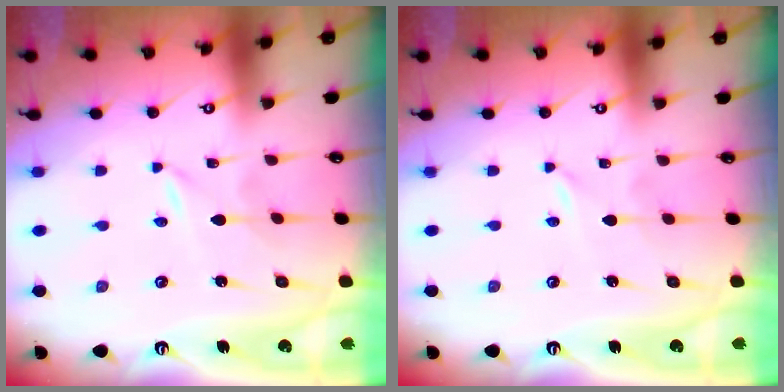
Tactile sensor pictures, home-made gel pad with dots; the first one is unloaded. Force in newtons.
{"total": 0.0}